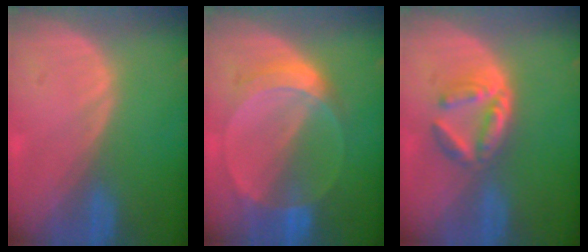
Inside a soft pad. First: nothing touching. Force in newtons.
{"total": 6.3, "press": 5.6, "slide": 2.7}
{"total": 5.3, "press": 5.0, "slide": 2.0}